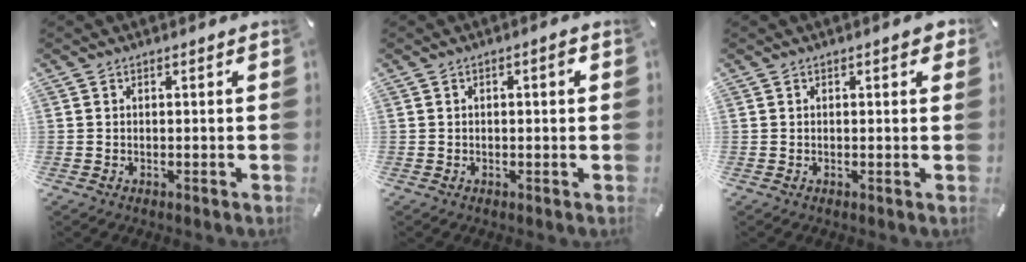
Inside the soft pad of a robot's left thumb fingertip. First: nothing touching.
{"total": 1.8, "force": [0.2, 0.5, 1.7], "torque": [-0.031, 0.006, 0.000]}
{"total": 1.5, "force": [0.4, 0.6, 1.4], "torque": [-0.020, 0.001, 0.004]}